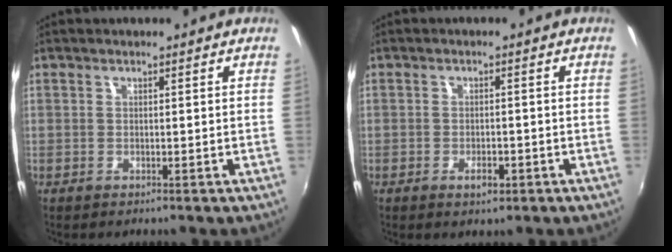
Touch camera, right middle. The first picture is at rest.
{"total": 2.7, "force": [-1.4, 1.4, 1.8], "torque": [-0.034, -0.004, -0.022]}